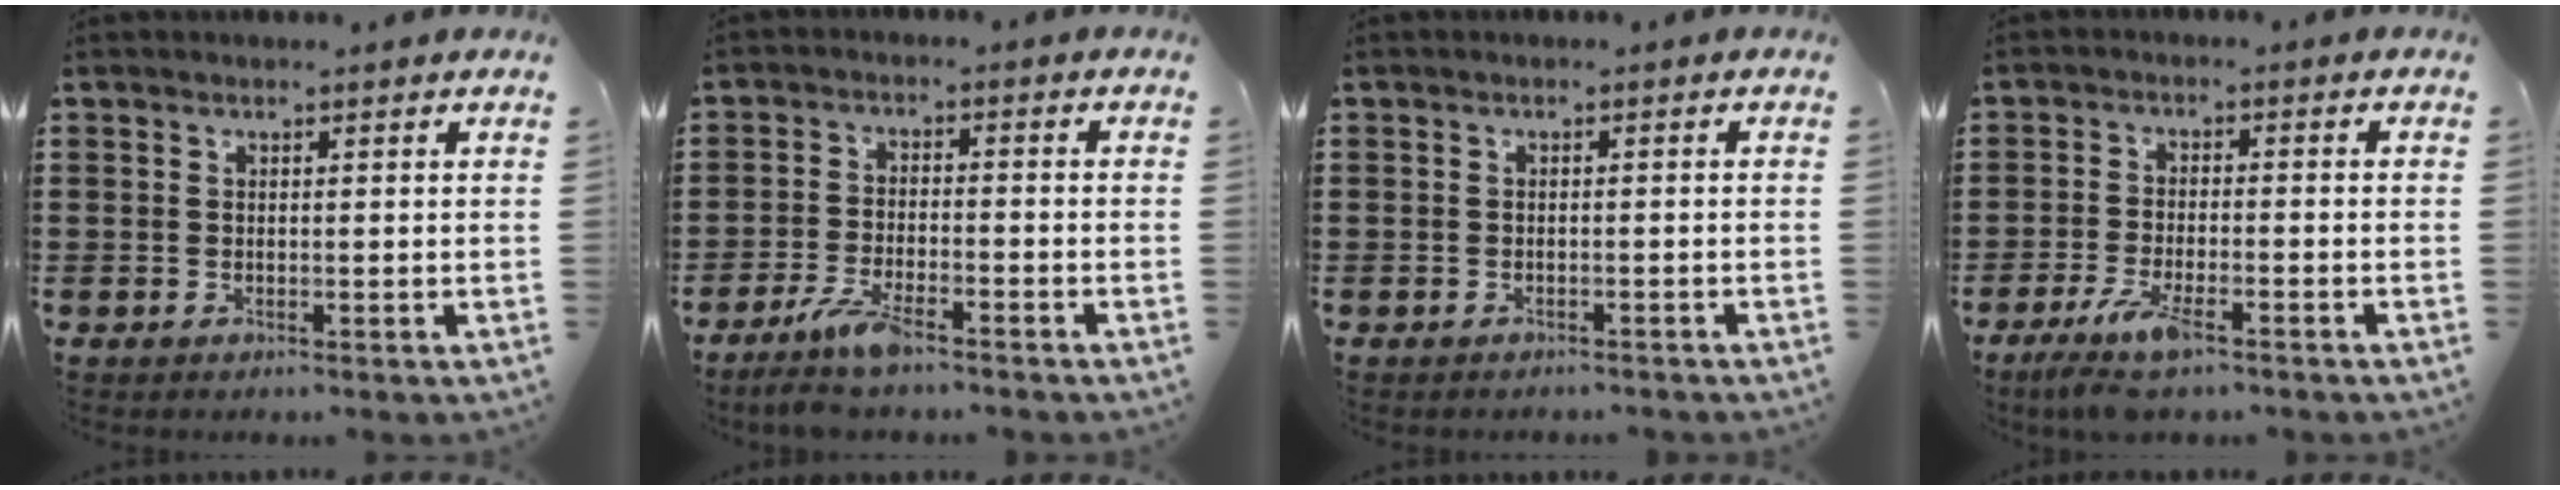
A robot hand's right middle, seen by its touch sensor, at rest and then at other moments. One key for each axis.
{"total": 5.3, "fx": -4.1, "fy": 1.0, "fz": 3.3, "tx": -0.078, "ty": -0.009, "tz": -0.082}
{"total": 0.6, "fx": -0.6, "fy": 0.1, "fz": 0.1, "tx": -0.004, "ty": -0.001, "tz": -0.013}
{"total": 5.9, "fx": -3.9, "fy": 1.1, "fz": 4.3, "tx": -0.093, "ty": -0.015, "tz": -0.073}